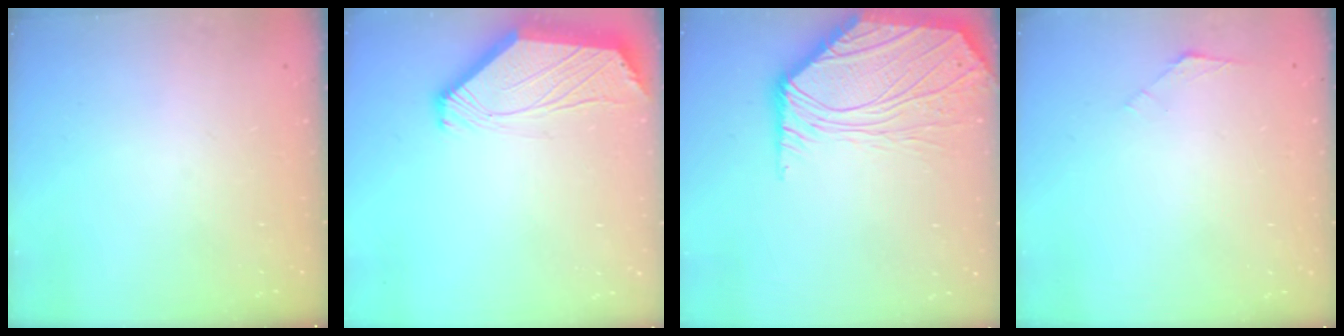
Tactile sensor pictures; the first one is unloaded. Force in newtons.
{"total": 2.6, "press": 2.5, "slide": 0.6}
{"total": 10.5, "press": 10.4, "slide": 1.3}
{"total": 2.6, "press": 2.6, "slide": 0.7}